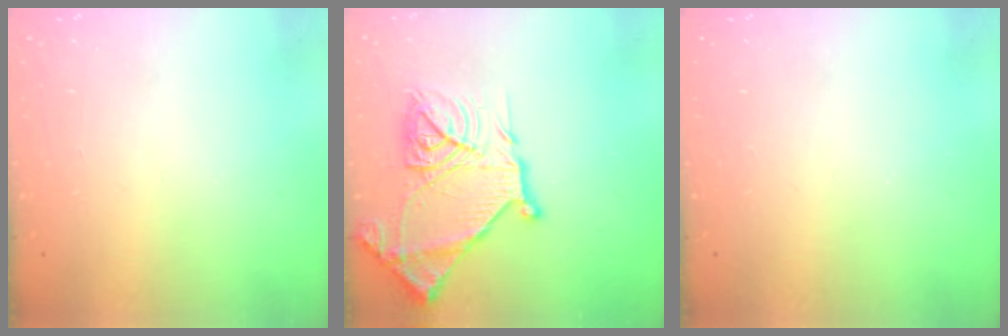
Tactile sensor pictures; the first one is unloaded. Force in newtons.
{"total": 22.8, "press": 22.6, "slide": 2.3}
{"total": 0.0}